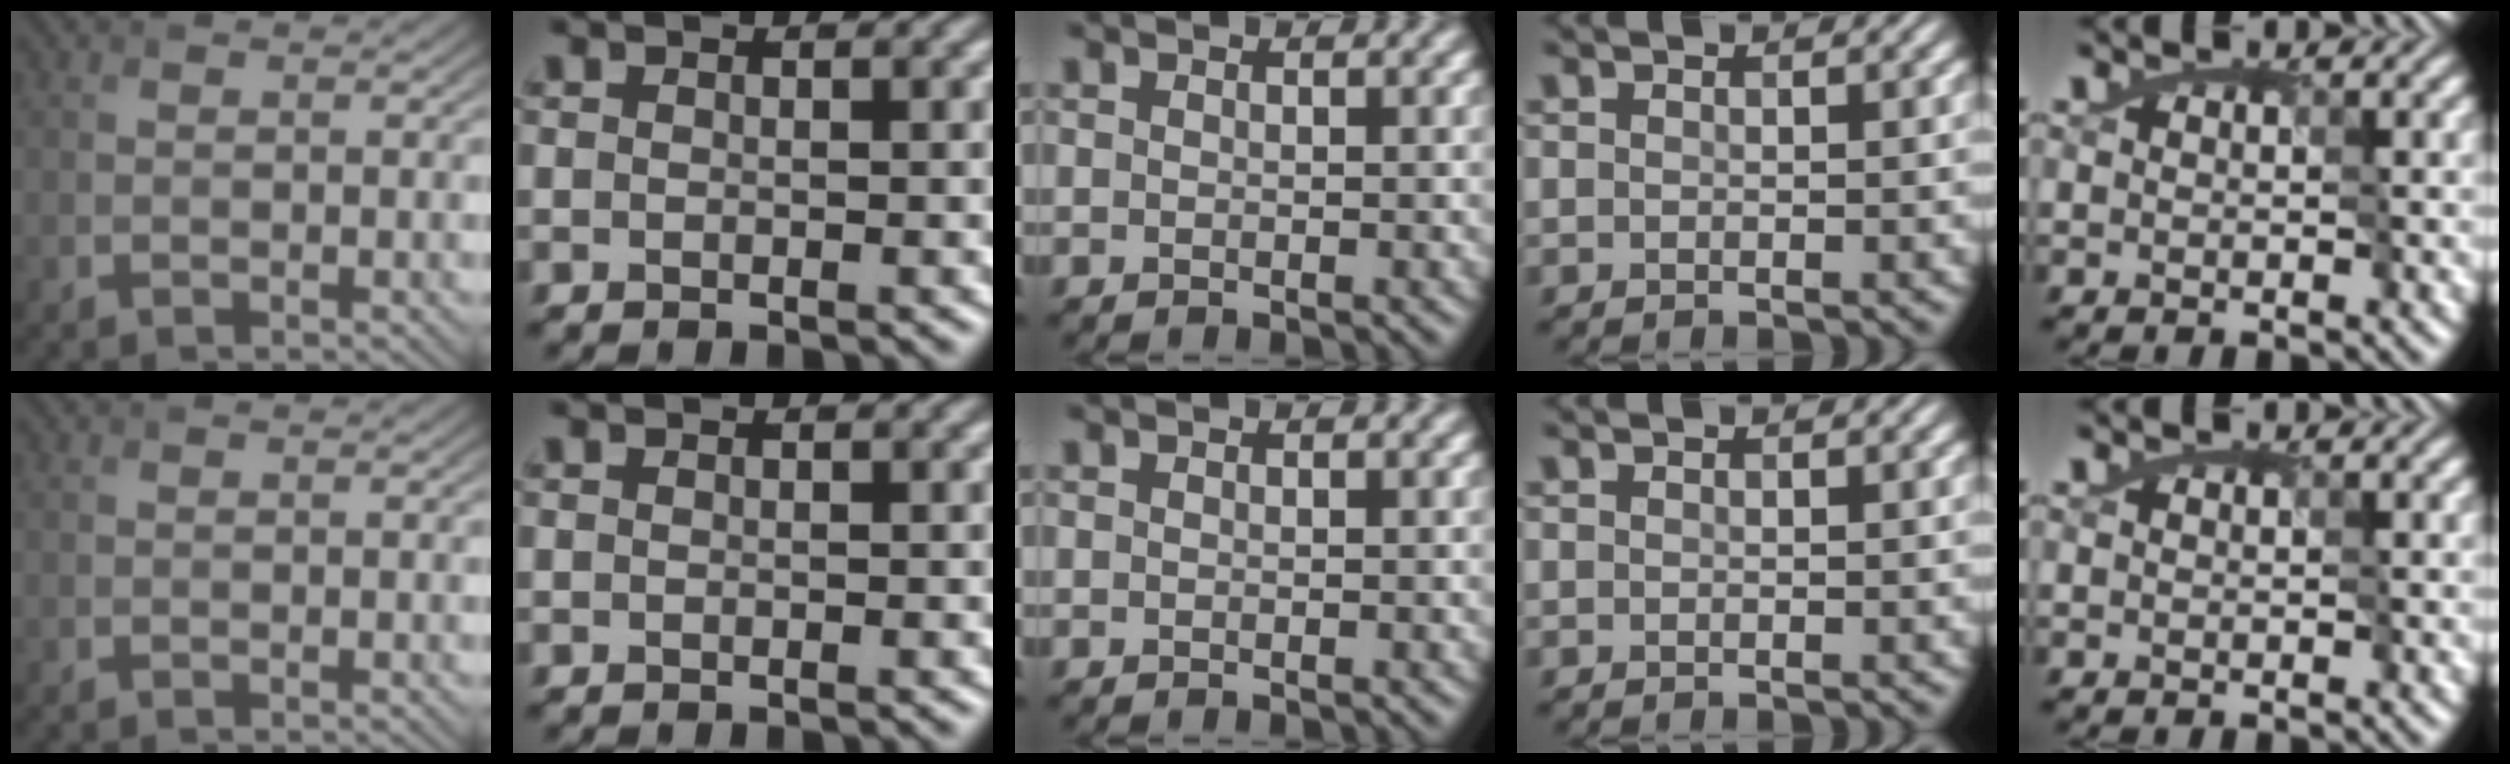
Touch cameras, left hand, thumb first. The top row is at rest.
{}